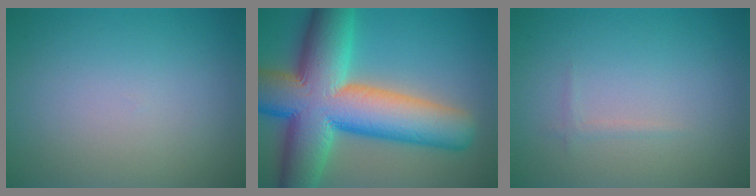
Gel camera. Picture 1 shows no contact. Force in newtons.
{"total": 15.9, "press": 15.9, "slide": 0.7}
{"total": 0.5, "press": 0.5, "slide": 0.1}